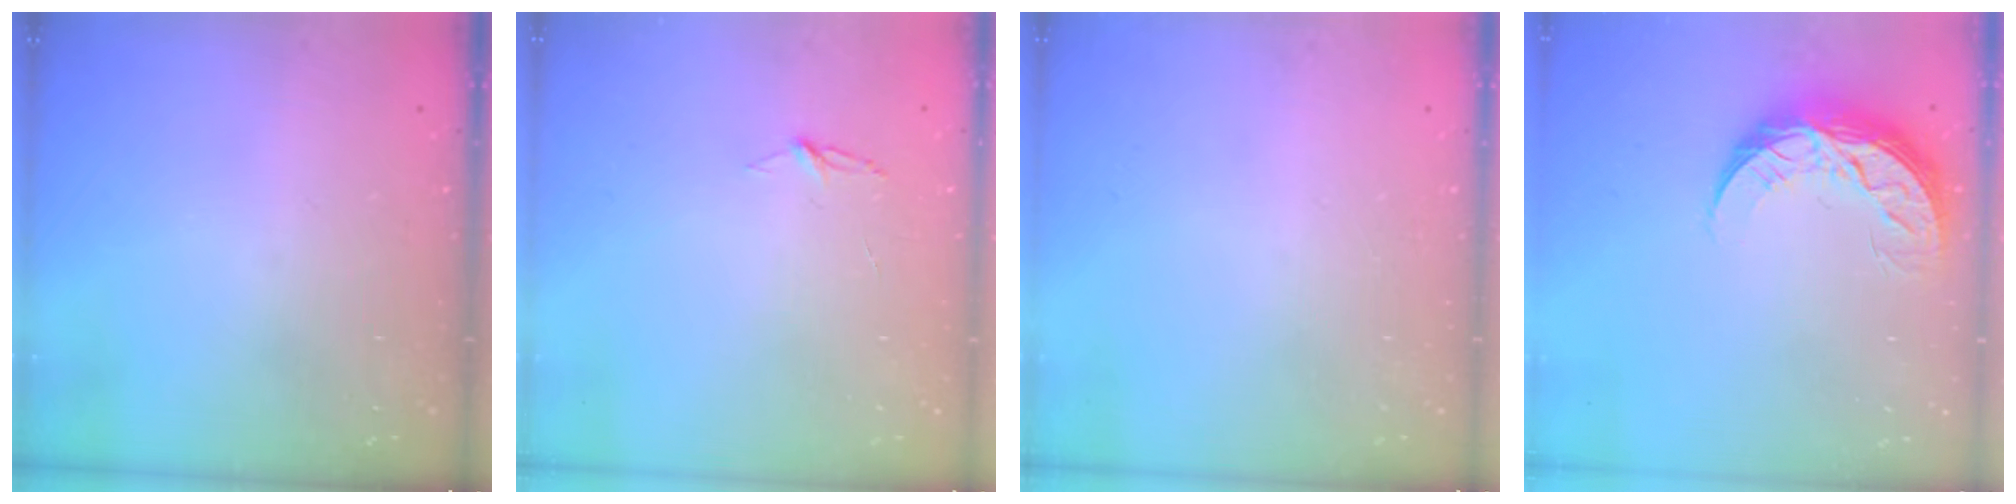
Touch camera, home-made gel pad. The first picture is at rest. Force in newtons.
{"total": 3.8, "press": 3.8, "slide": 0.4}
{"total": 0.0}
{"total": 9.0, "press": 9.0, "slide": 0.3}